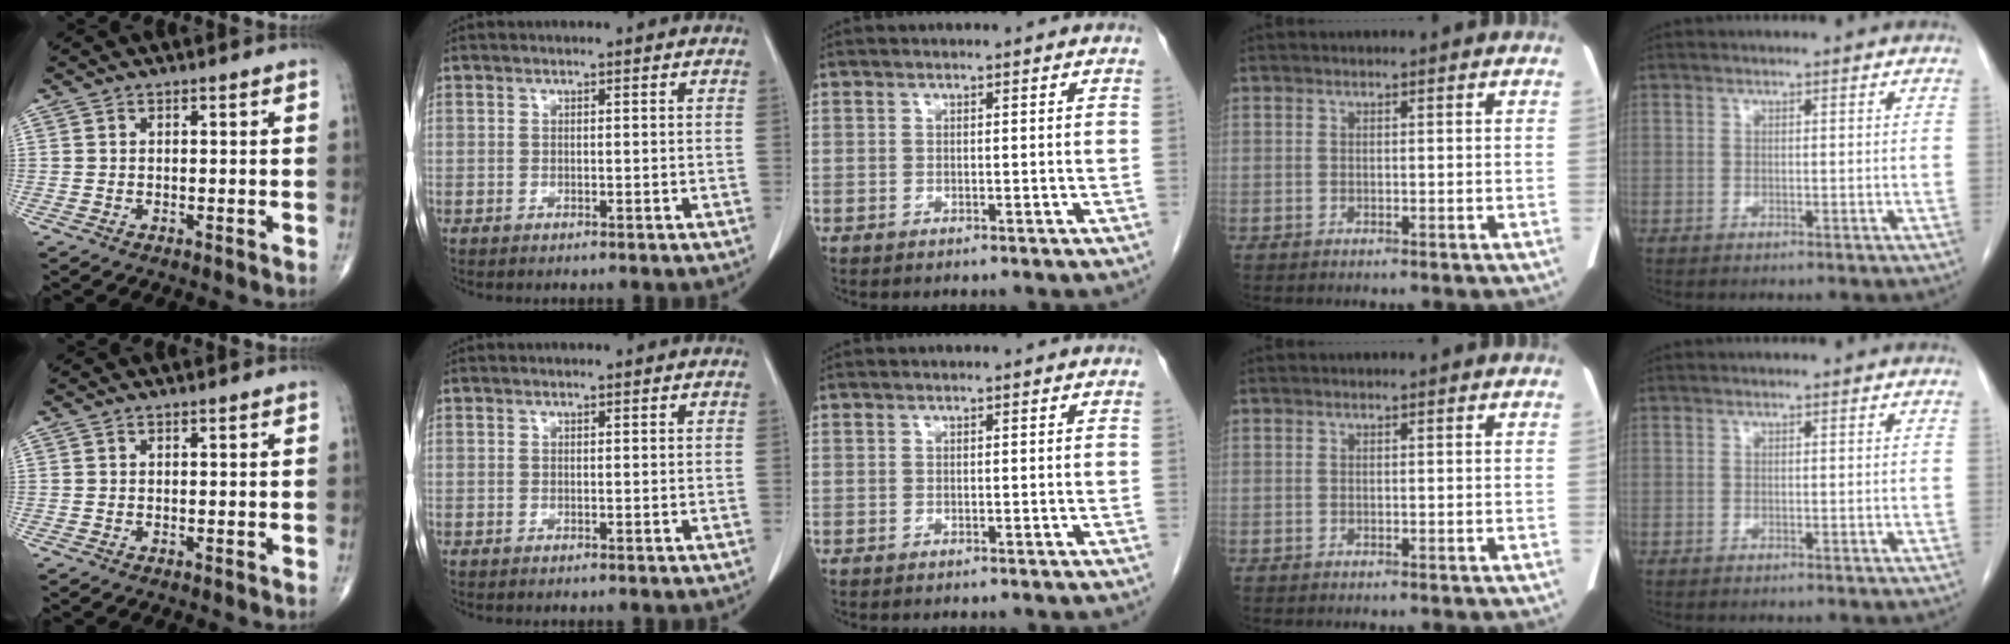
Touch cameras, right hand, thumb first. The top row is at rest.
{}